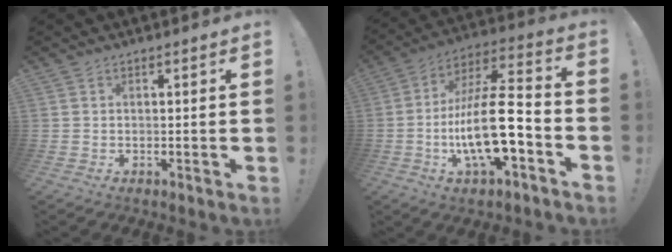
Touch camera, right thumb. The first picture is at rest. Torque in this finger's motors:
{"motor_torque": [0.65, 0.92, 1.92, -0.85, 0.26]}